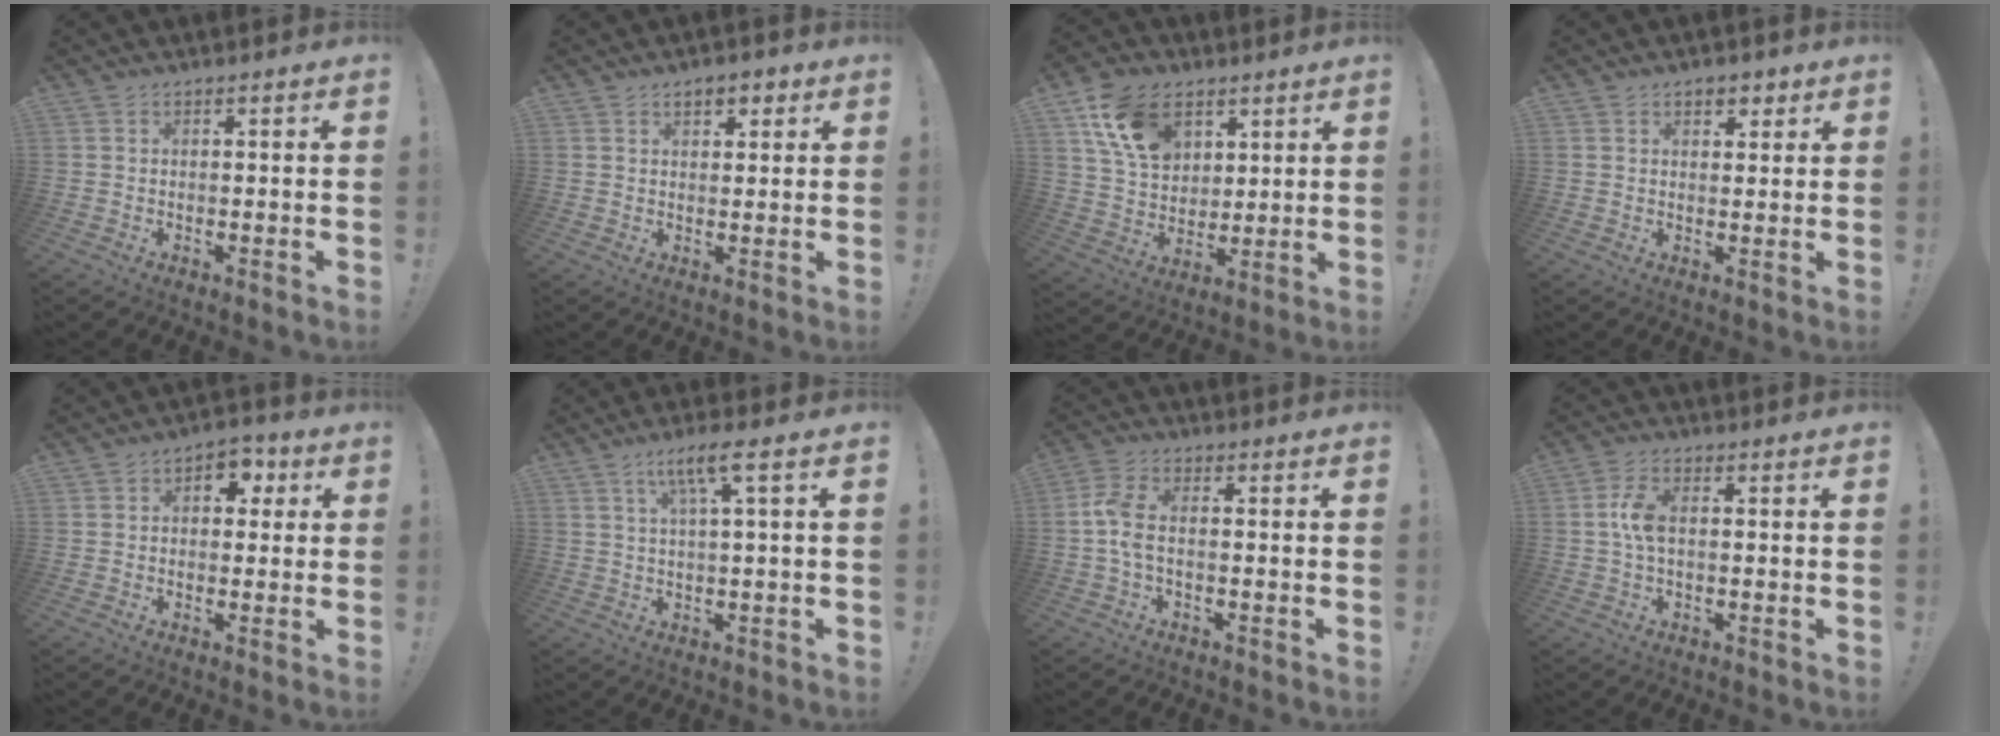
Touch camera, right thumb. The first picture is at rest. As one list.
[{"total": 3.9, "force": [2.0, 2.3, 2.5], "torque": [-0.028, -0.002, 0.031]}, {"total": 15.7, "force": [7.7, 10.9, 8.3], "torque": [-0.135, -0.025, 0.152]}, {"total": 3.6, "force": [2.0, 2.4, 1.7], "torque": [-0.013, -0.005, 0.033]}, {"total": 5.7, "force": [1.4, 4.5, 3.2], "torque": [-0.033, -0.005, 0.022]}, {"total": 6.9, "force": [2.4, 0.3, 6.4], "torque": [-0.116, -0.002, 0.036]}, {"total": 6.6, "force": [-0.5, 3.2, 5.8], "torque": [-0.127, 0.003, -0.007]}, {"total": 6.0, "force": [0.1, 2.8, 5.3], "torque": [-0.114, 0.012, 0.002]}]